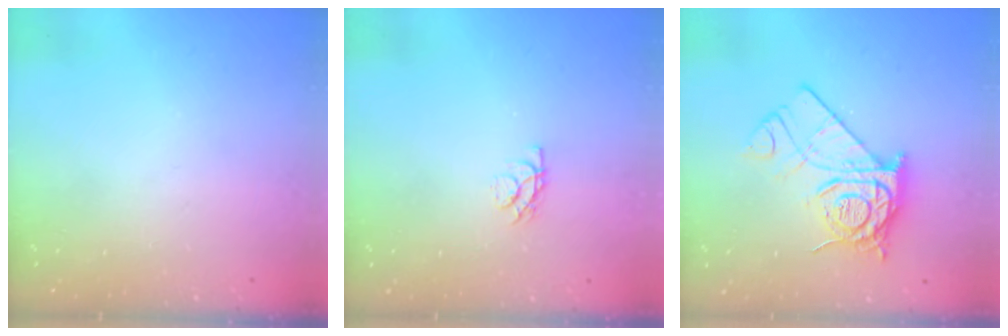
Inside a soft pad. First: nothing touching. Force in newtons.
{"total": 4.2, "press": 4.2, "slide": 0.5}
{"total": 14.2, "press": 14.1, "slide": 1.1}